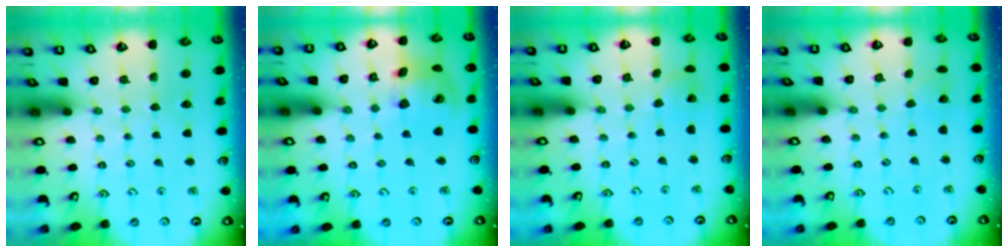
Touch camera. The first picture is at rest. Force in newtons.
{"total": 16.1, "press": 15.9, "slide": 2.6}
{"total": 1.5, "press": 1.5, "slide": 0.2}
{"total": 1.8, "press": 1.8, "slide": 0.0}